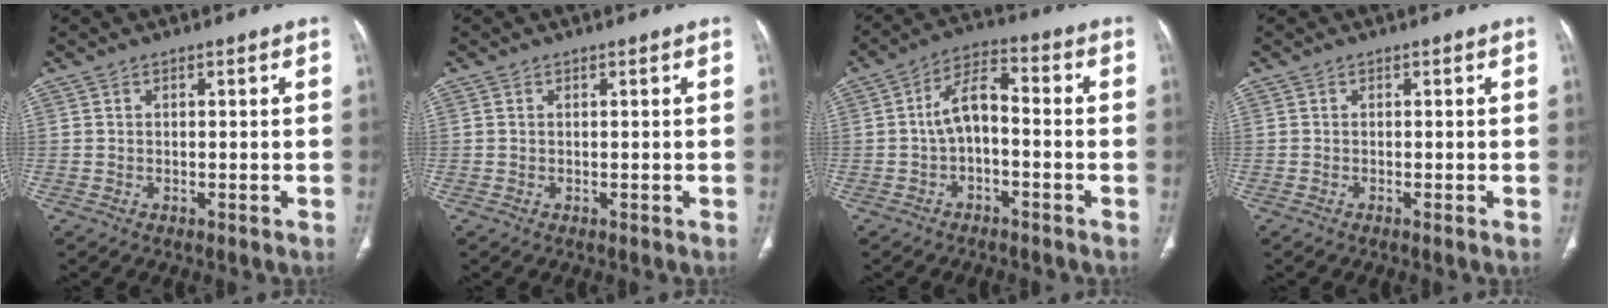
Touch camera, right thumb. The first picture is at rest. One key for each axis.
{"total": 0.0}
{"total": 6.9, "fx": -1.1, "fy": 3.5, "fz": 5.8, "tx": -0.102, "ty": 0.037, "tz": -0.030}
{"total": 0.0}